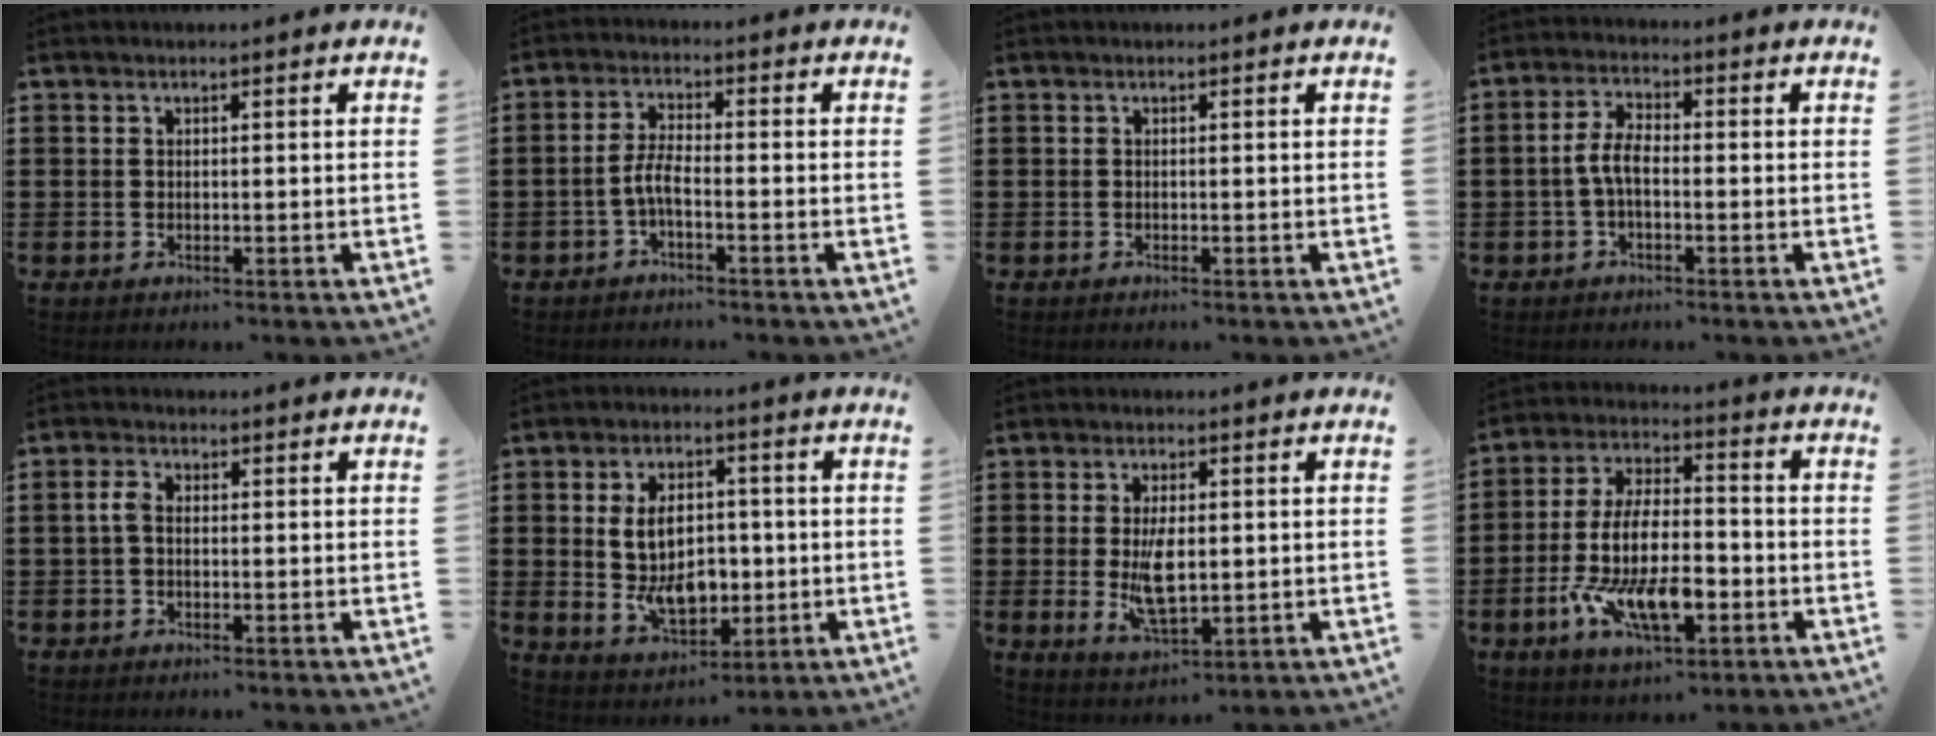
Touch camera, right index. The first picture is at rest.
{"total": 3.5, "force": [-1.6, 0.2, 3.1], "torque": [-0.072, -0.003, -0.036]}
{"total": 0.0}
{"total": 4.1, "force": [-0.9, 1.3, 3.8], "torque": [-0.091, -0.004, -0.024]}
{"total": 1.9, "force": [-0.2, 0.7, 1.7], "torque": [-0.045, -0.003, -0.009]}
{"total": 9.3, "force": [-0.4, 5.8, 7.2], "torque": [-0.137, -0.002, -0.012]}
{"total": 6.6, "force": [-0.2, 2.8, 6.0], "torque": [-0.115, -0.005, -0.007]}
{"total": 13.0, "force": [-4.9, 5.5, 10.8], "torque": [-0.233, 0.001, -0.089]}